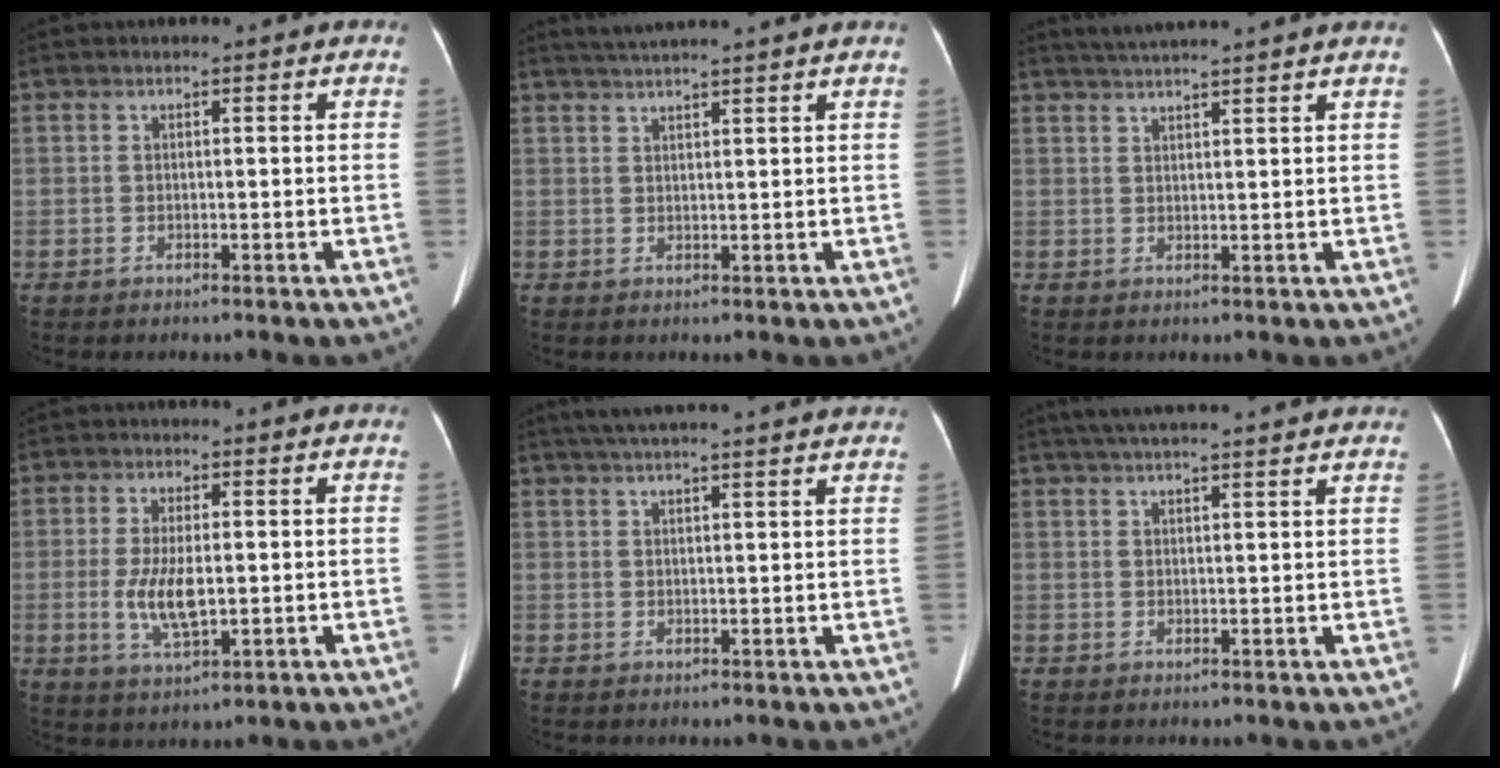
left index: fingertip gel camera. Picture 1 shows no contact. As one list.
[{"total": 6.8, "force": [6.0, -1.3, 2.9], "torque": [-0.045, 0.027, 0.086]}, {"total": 7.4, "force": [6.6, -1.2, 3.1], "torque": [-0.050, 0.027, 0.093]}, {"total": 6.3, "force": [-0.6, 2.1, 6.0], "torque": [-0.127, -0.008, -0.005]}, {"total": 14.9, "force": [13.1, 0.2, 7.1], "torque": [-0.118, 0.036, 0.172]}, {"total": 14.6, "force": [12.8, 0.6, 6.8], "torque": [-0.114, 0.044, 0.173]}]